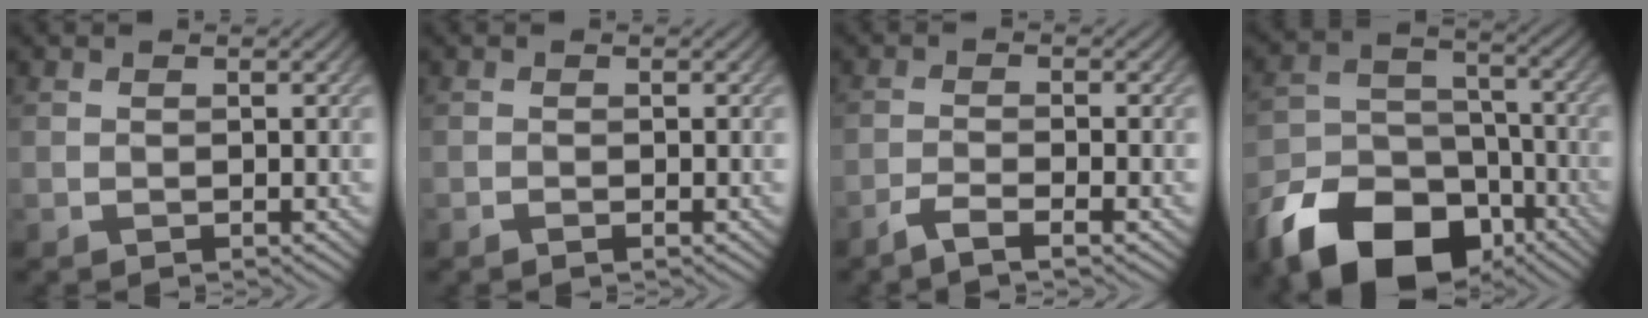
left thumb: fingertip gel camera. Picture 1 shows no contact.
{"total": 0.5, "force": [-0.3, 0.1, 0.4], "torque": [-0.007, -0.002, -0.005]}
{"total": 3.0, "force": [-2.1, 0.4, 2.1], "torque": [-0.038, 0.000, -0.056]}
{"total": 16.2, "force": [-10.2, 9.8, 8.0], "torque": [-0.190, -0.043, -0.174]}